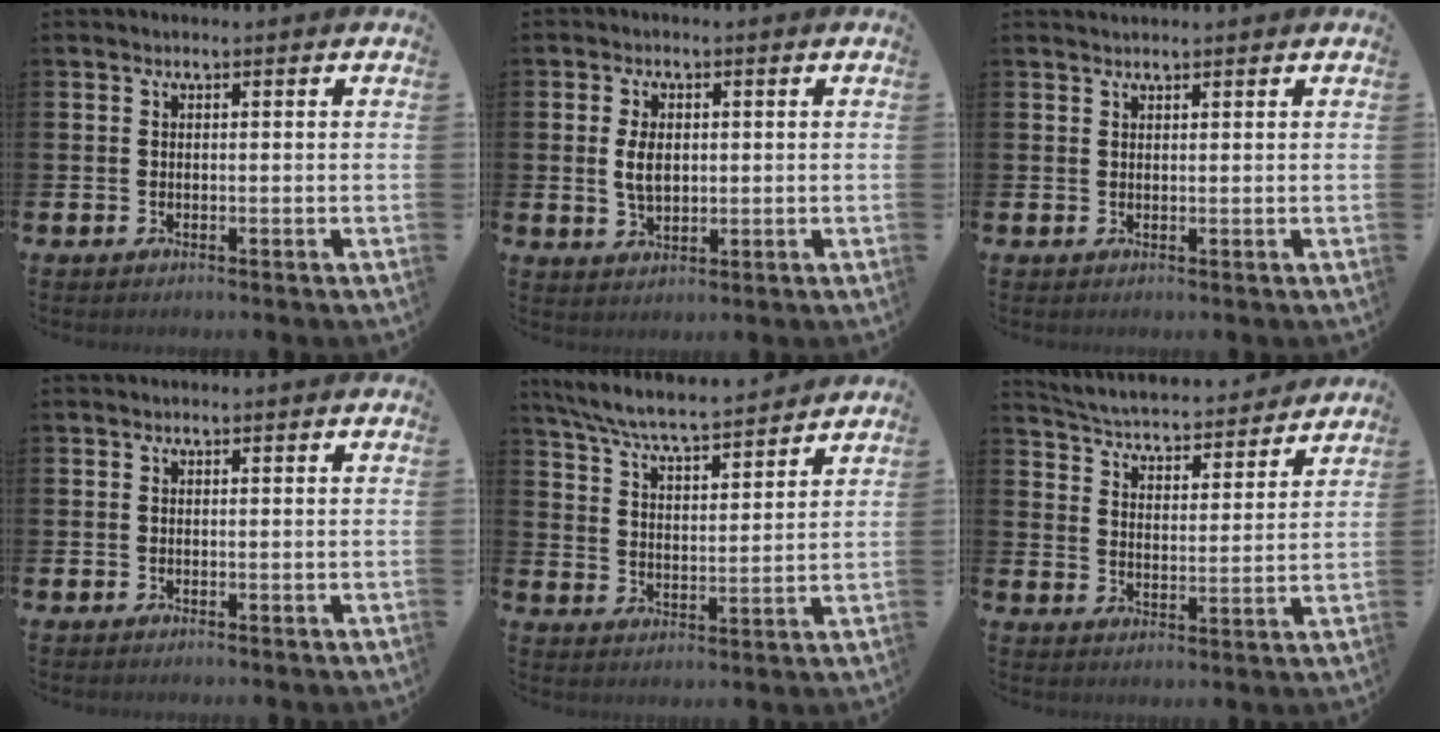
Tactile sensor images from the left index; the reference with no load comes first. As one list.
[{"total": 4.0, "force": [0.6, 2.5, 3.1], "torque": [-0.051, 0.005, 0.007]}, {"total": 0.8, "force": [0.8, 0.1, 0.0], "torque": [0.007, -0.002, 0.013]}, {"total": 0.0}, {"total": 6.9, "force": [6.5, 0.1, 2.1], "torque": [-0.071, -0.046, 0.114]}, {"total": 4.5, "force": [4.4, 0.6, 0.5], "torque": [-0.039, -0.042, 0.070]}]